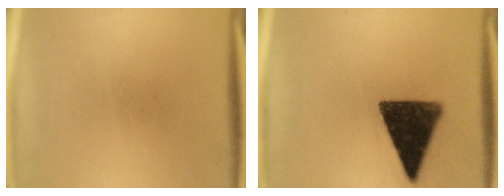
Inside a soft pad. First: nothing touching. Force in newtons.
{"total": 14.3}